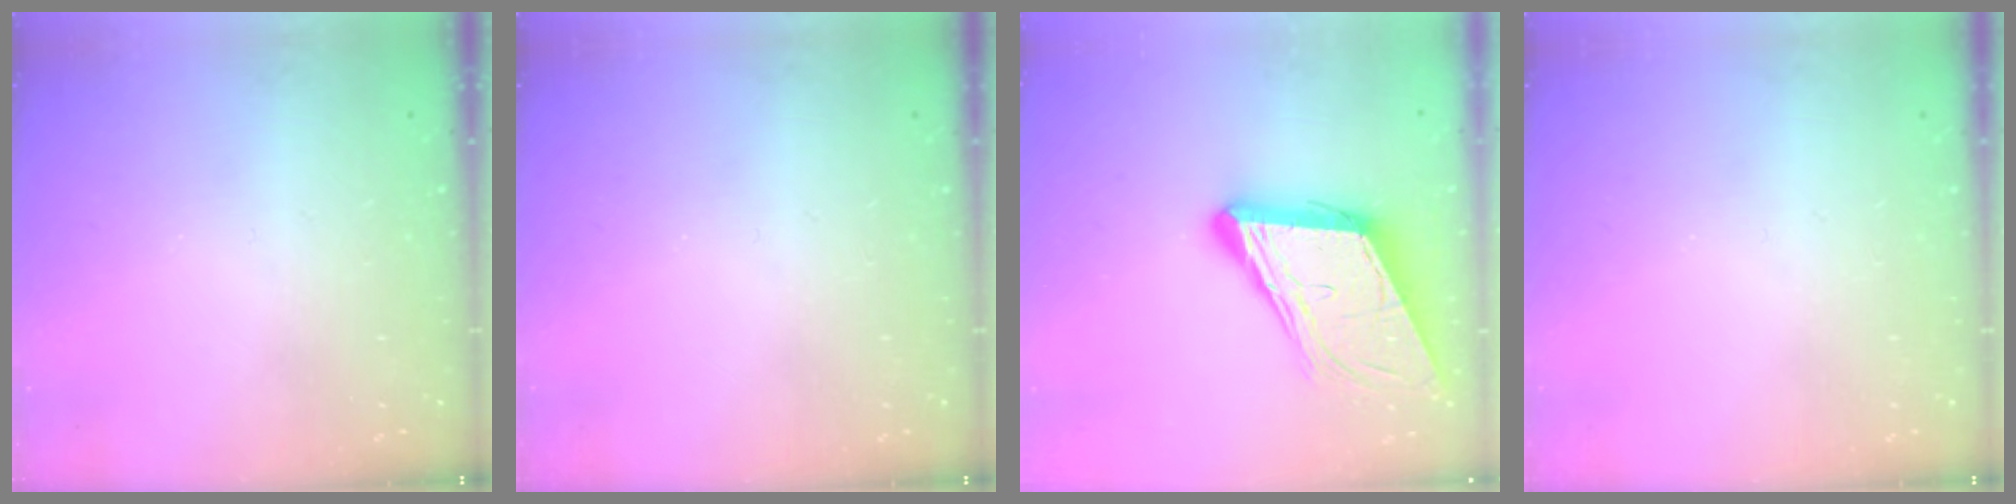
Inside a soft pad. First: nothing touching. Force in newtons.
{"total": 0.0}
{"total": 15.9, "press": 15.4, "slide": 4.0}
{"total": 0.0}